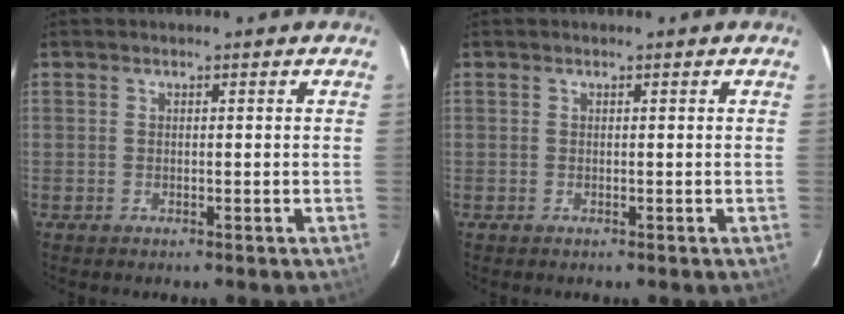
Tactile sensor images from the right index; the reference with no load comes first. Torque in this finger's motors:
{"motor_torque": [0.00, 0.00, 0.00, 0.00]}